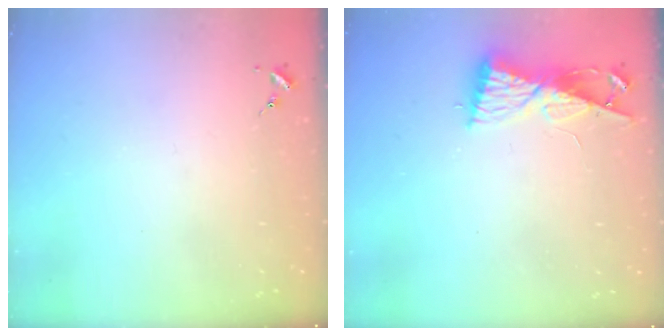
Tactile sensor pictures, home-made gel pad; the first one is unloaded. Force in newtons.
{"total": 9.0, "press": 9.0, "slide": 0.8}